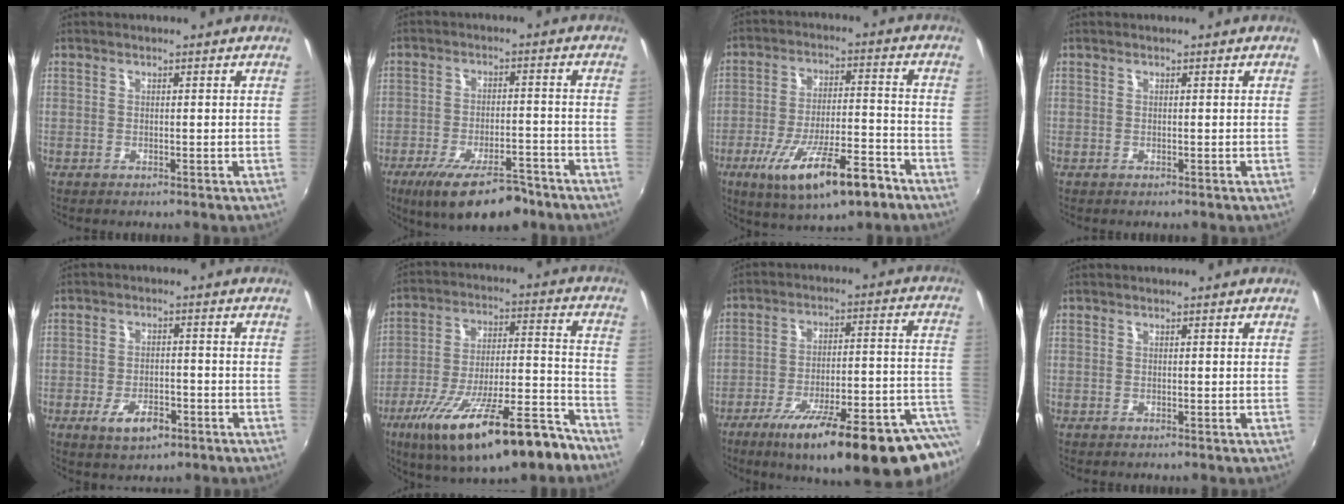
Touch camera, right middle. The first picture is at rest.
{"total": 13.1, "force": [-9.3, 4.3, 8.3], "torque": [-0.162, -0.024, -0.145]}
{"total": 16.1, "force": [-9.2, 4.2, 12.6], "torque": [-0.233, -0.030, -0.145]}
{"total": 0.0}
{"total": 6.1, "force": [-3.2, 3.1, 4.2], "torque": [-0.090, -0.007, -0.049]}
{"total": 24.0, "force": [-15.8, 6.5, 16.9], "torque": [-0.290, -0.034, -0.241]}
{"total": 26.4, "force": [-17.7, 3.8, 19.3], "torque": [-0.257, -0.042, -0.252]}
{"total": 0.0}